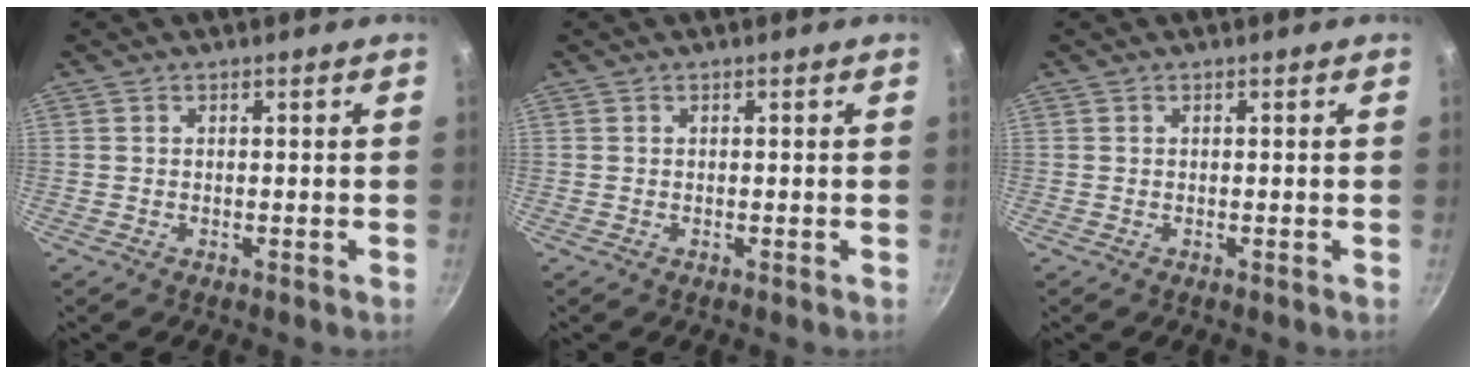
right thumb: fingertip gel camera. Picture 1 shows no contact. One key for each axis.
{"total": 0.0}
{"total": 0.0}